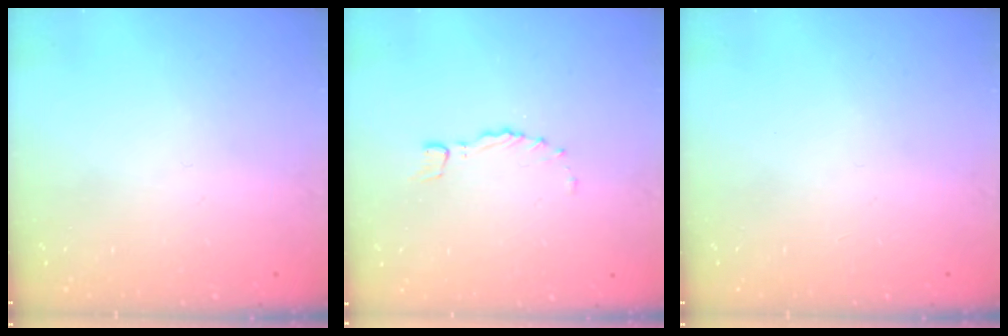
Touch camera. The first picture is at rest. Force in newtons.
{"total": 0.0}
{"total": 0.0}